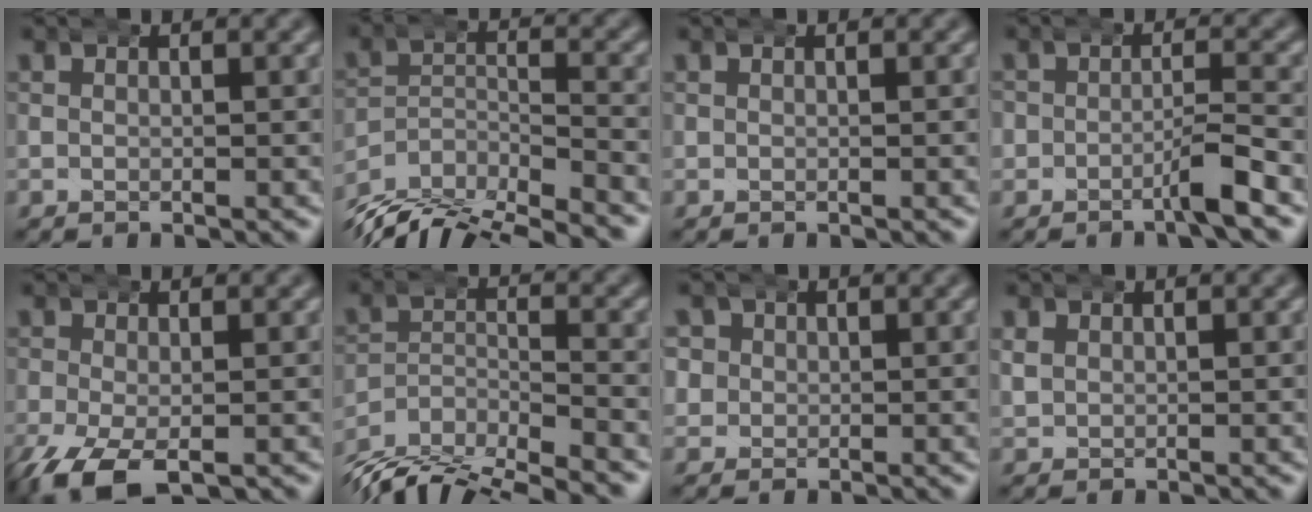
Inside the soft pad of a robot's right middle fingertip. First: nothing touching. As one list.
[{"total": 9.3, "force": [-7.1, 4.5, 3.8], "torque": [-0.074, -0.033, -0.118]}, {"total": 0.0}, {"total": 2.1, "force": [-1.0, 1.1, 1.5], "torque": [-0.026, 0.012, -0.031]}, {"total": 6.9, "force": [-4.2, 3.4, 4.2], "torque": [-0.118, -0.043, -0.048]}, {"total": 8.4, "force": [-6.7, 3.7, 3.3], "torque": [-0.068, -0.028, -0.114]}, {"total": 2.8, "force": [0.5, 2.7, 0.8], "torque": [-0.032, -0.004, 0.009]}, {"total": 1.4, "force": [0.3, 1.3, 0.4], "torque": [-0.014, 0.001, 0.008]}]